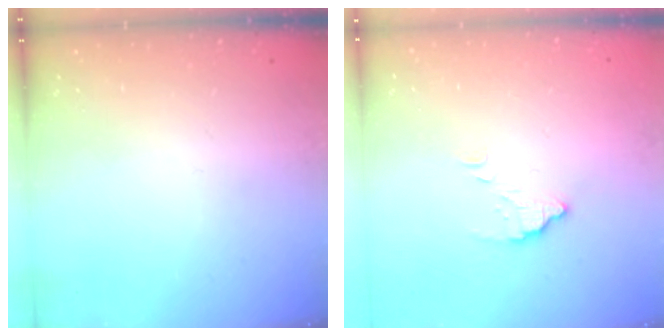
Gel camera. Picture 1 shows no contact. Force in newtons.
{"total": 4.3, "press": 4.3, "slide": 0.3}